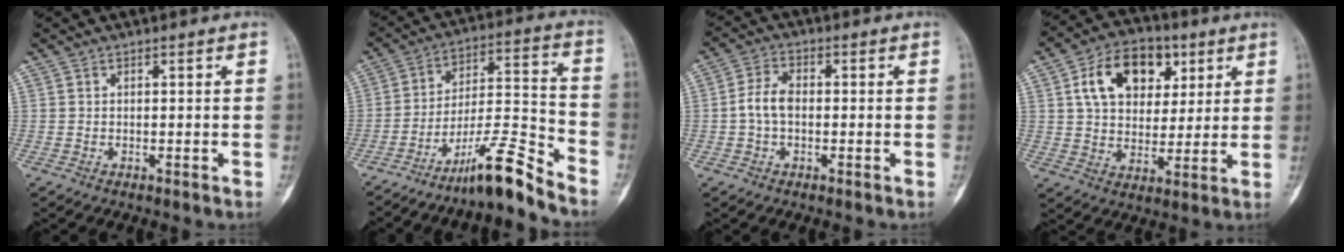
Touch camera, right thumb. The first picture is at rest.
{"total": 12.7, "force": [-10.2, 0.8, 7.4], "torque": [-0.129, 0.095, -0.177]}
{"total": 5.0, "force": [-0.6, 3.2, 3.8], "torque": [-0.076, 0.016, -0.017]}
{"total": 15.2, "force": [5.6, 10.4, 9.5], "torque": [-0.123, -0.005, 0.093]}